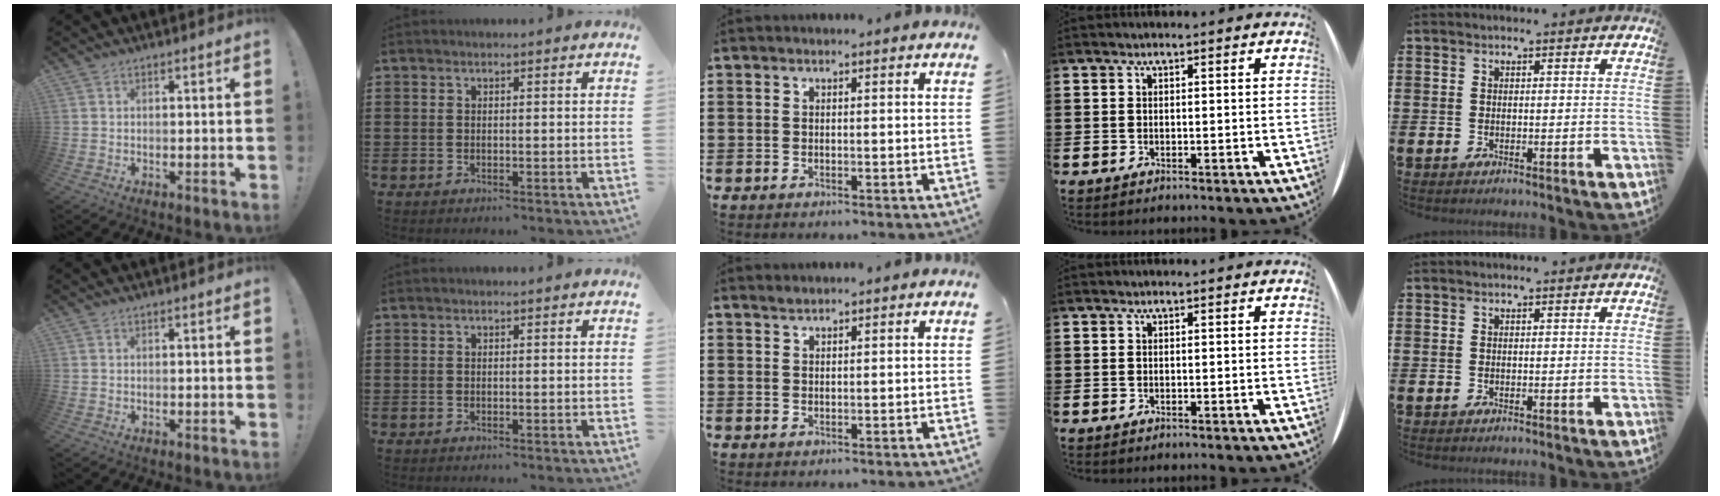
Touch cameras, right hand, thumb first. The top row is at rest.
{"middle": {"total": 1.2, "force": [1.2, -0.1, 0.1], "torque": [-0.005, -0.001, 0.023]}}